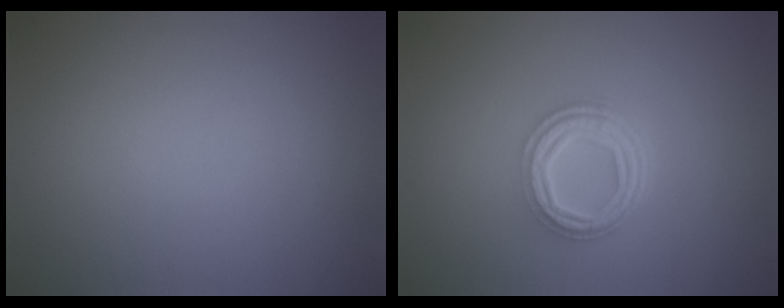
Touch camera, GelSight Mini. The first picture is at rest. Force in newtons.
{"total": 5.0, "press": 3.5, "slide": 3.5}